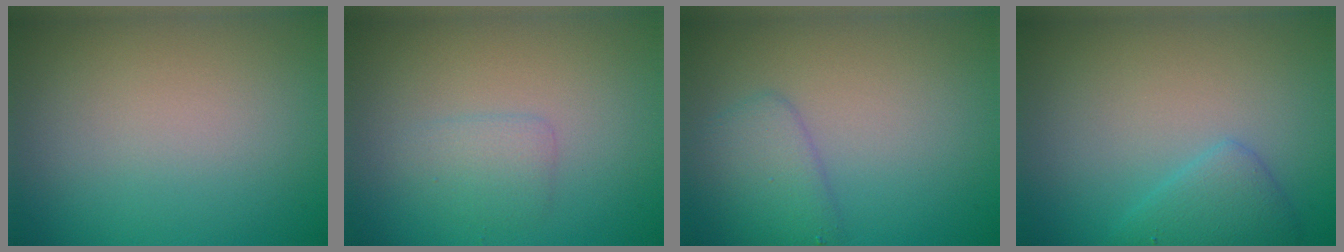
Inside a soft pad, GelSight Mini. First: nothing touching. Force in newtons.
{"total": 1.6, "press": 1.6, "slide": 0.0}
{"total": 2.6, "press": 2.5, "slide": 0.2}
{"total": 2.4, "press": 2.4, "slide": 0.1}